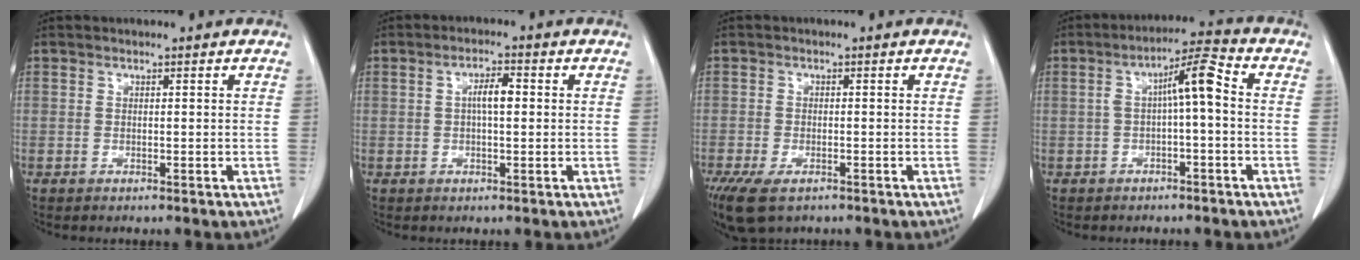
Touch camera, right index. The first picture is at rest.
{"total": 4.0, "force": [0.4, 1.4, 3.8], "torque": [-0.075, 0.011, 0.008]}
{"total": 10.1, "force": [-6.1, 5.1, 6.3], "torque": [-0.146, -0.017, -0.096]}
{"total": 6.9, "force": [0.1, 1.2, 6.8], "torque": [-0.118, 0.032, 0.001]}